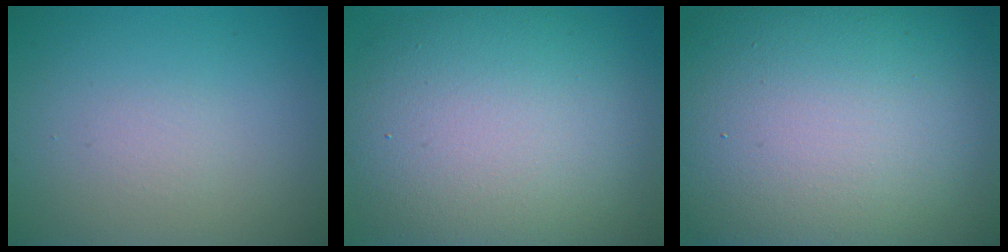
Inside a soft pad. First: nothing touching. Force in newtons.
{"total": 13.4, "press": 13.3, "slide": 0.8}
{"total": 22.7, "press": 22.7, "slide": 1.2}